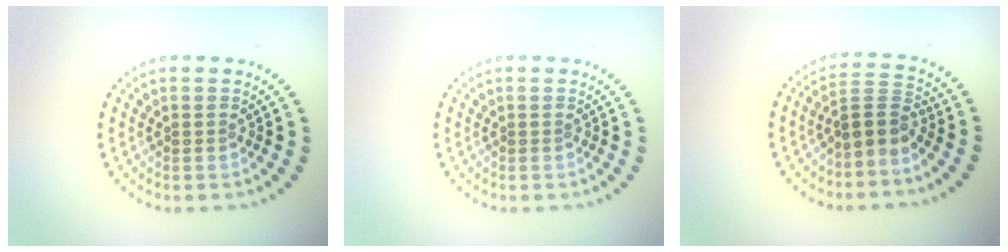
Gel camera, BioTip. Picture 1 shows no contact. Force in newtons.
{"total": 0.0}
{"total": 2.8, "press": 2.1, "slide": 1.8}